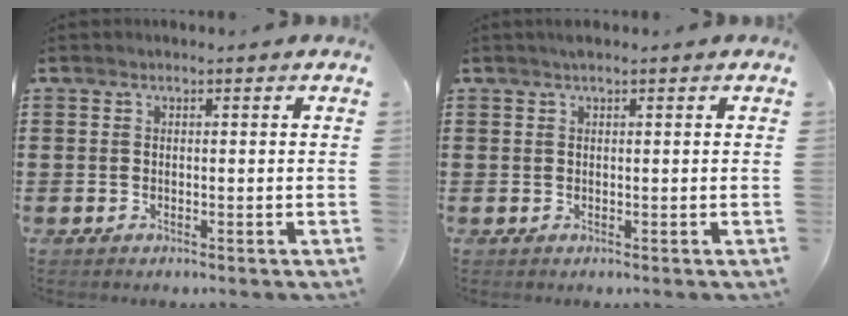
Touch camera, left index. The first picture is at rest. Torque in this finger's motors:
{"motor_torque": [0.64, -0.28, 0.04, 0.04]}